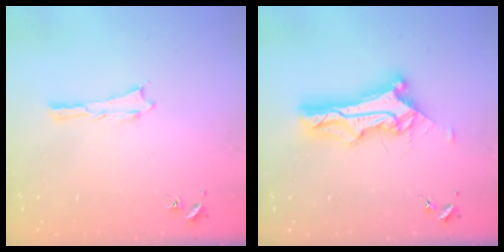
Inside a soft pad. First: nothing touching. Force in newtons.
{"total": 10.8, "press": 10.7, "slide": 0.9}